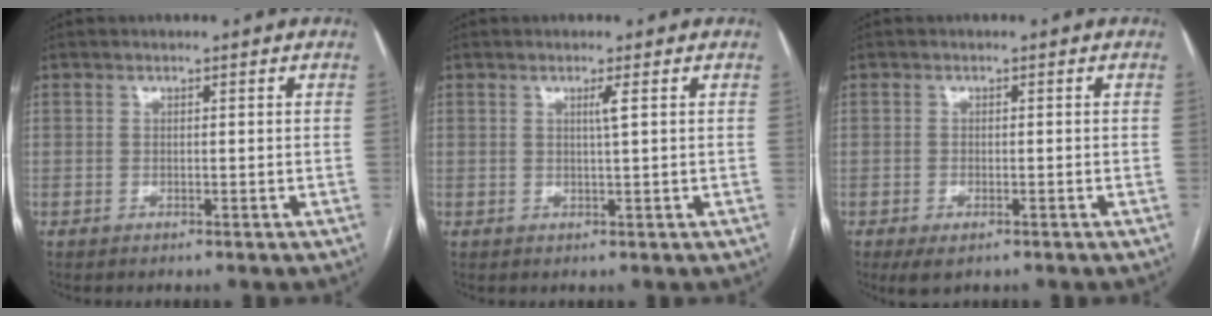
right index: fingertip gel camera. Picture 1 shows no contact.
{"total": 1.4, "force": [0.5, -0.4, 1.3], "torque": [-0.026, -0.003, 0.010]}
{"total": 2.7, "force": [-1.5, 1.2, 1.8], "torque": [-0.028, -0.003, -0.017]}